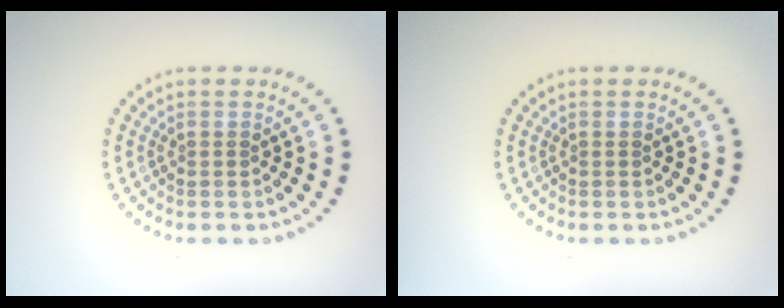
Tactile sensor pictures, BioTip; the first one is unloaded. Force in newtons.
{"total": 0.0}